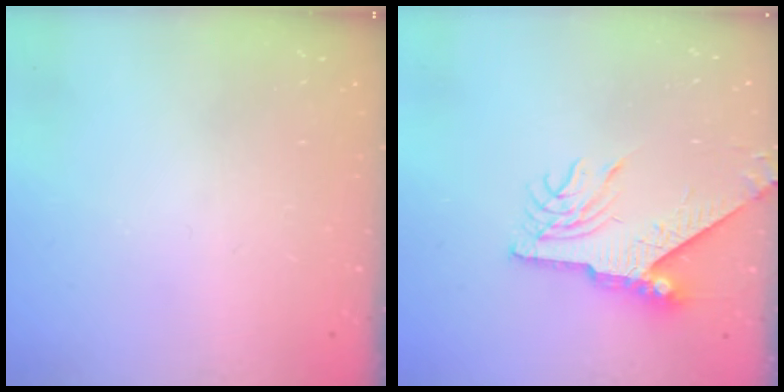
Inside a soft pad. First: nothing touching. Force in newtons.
{"total": 9.4, "press": 9.3, "slide": 0.8}